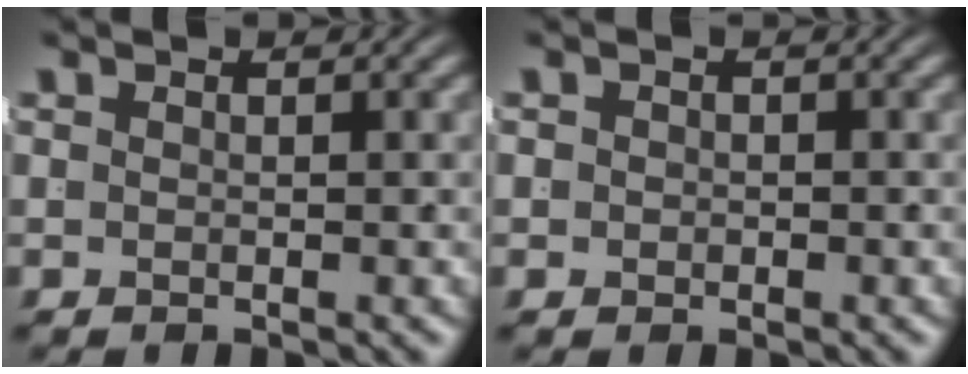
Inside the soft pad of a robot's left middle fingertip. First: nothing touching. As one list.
[{"total": 1.0, "force": [-0.3, 0.9, 0.3], "torque": [-0.012, -0.007, -0.002]}]